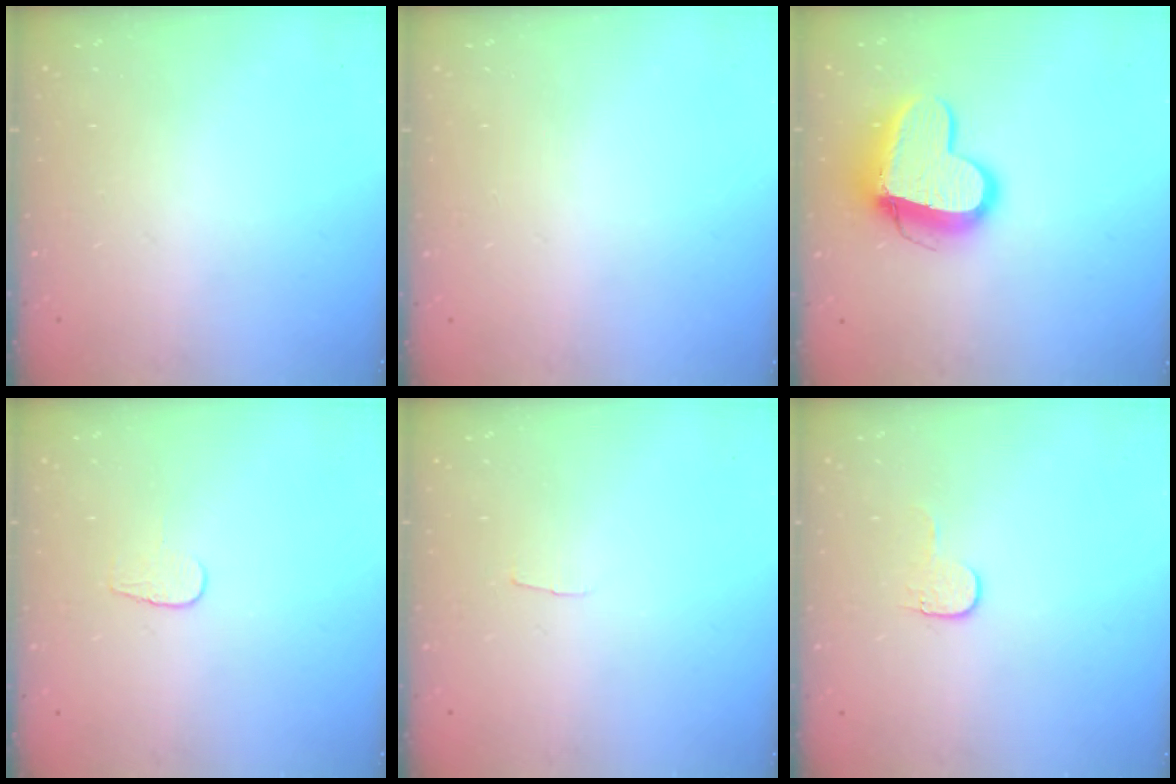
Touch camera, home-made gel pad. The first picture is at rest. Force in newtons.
{"total": 0.5, "press": 0.5, "slide": 0.1}
{"total": 13.5, "press": 13.5, "slide": 1.1}
{"total": 3.7, "press": 3.7, "slide": 0.3}
{"total": 2.0, "press": 2.0, "slide": 0.2}
{"total": 3.6, "press": 3.6, "slide": 0.4}